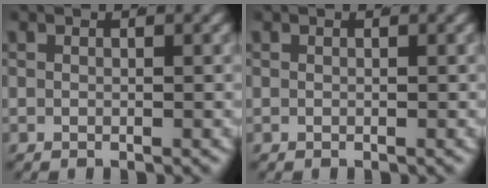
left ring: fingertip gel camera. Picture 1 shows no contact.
{"total": 0.0}